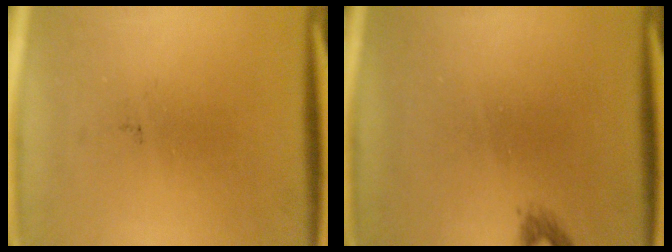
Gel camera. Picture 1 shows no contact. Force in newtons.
{"total": 0.9}